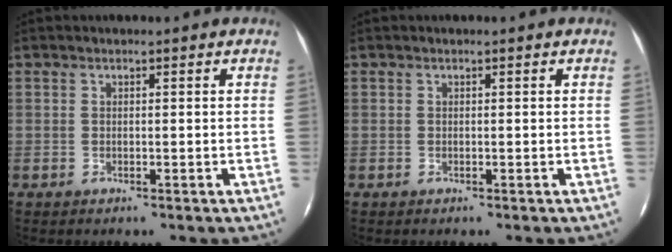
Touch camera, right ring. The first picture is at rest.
{"total": 0.0}